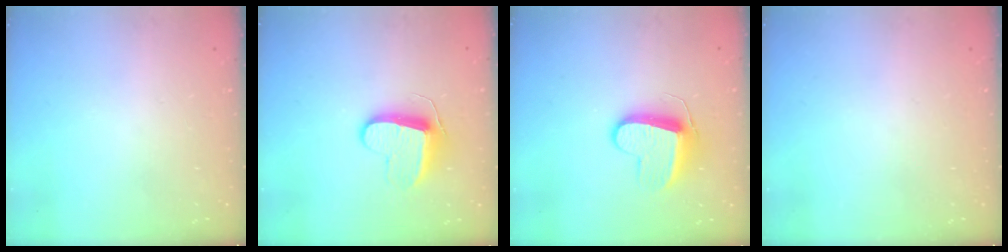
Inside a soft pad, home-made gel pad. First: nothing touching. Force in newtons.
{"total": 9.8, "press": 9.8, "slide": 0.2}
{"total": 9.4, "press": 9.4, "slide": 0.2}
{"total": 0.0}